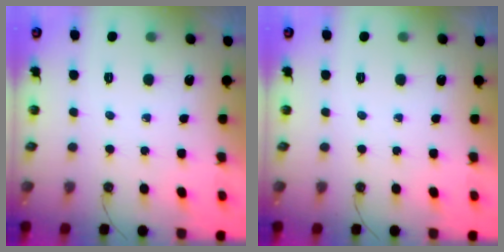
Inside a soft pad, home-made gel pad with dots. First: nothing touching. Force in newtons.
{"total": 0.0}